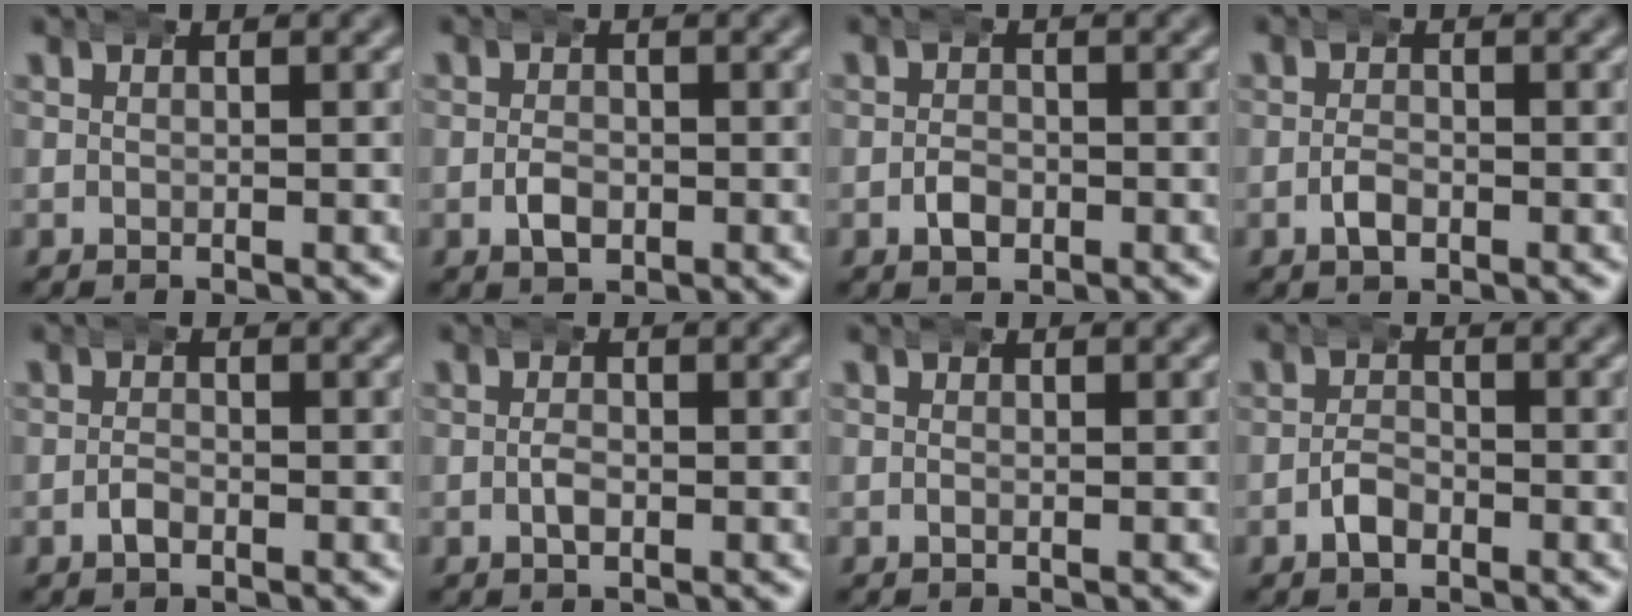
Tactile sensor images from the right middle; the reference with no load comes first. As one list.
[{"total": 1.3, "force": [-0.5, 0.9, 0.9], "torque": [-0.016, -0.002, -0.012]}, {"total": 1.2, "force": [-0.5, 0.8, 0.6], "torque": [-0.013, -0.001, -0.015]}, {"total": 1.2, "force": [-0.6, 0.6, 0.8], "torque": [-0.015, -0.003, -0.016]}, {"total": 0.7, "force": [-0.6, 0.3, 0.3], "torque": [-0.008, -0.001, -0.016]}, {"total": 0.8, "force": [-0.3, 0.4, 0.6], "torque": [-0.015, -0.002, -0.010]}, {"total": 0.0}, {"total": 1.5, "force": [-0.9, 0.9, 0.7], "torque": [-0.013, -0.001, -0.024]}]